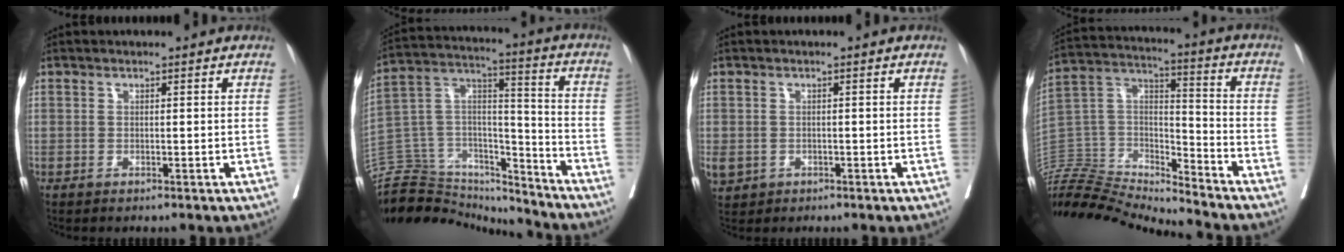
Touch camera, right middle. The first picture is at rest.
{"total": 23.1, "force": [-21.6, 6.6, 5.1], "torque": [-0.136, 0.053, -0.347]}
{"total": 7.3, "force": [-2.7, 6.2, 2.8], "torque": [-0.088, -0.003, -0.033]}
{"total": 19.8, "force": [-19.2, 1.0, 4.7], "torque": [-0.088, 0.043, -0.343]}